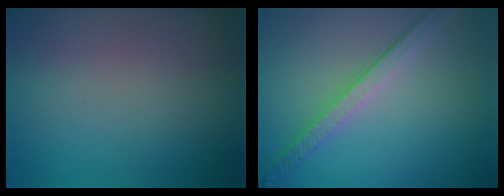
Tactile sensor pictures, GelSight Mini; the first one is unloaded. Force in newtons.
{"total": 3.8, "press": 2.8, "slide": 2.5}